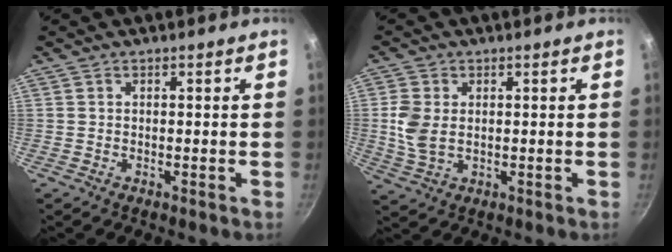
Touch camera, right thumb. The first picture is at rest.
{"total": 6.1, "force": [0.5, 4.1, 4.5], "torque": [-0.097, -0.005, 0.014]}